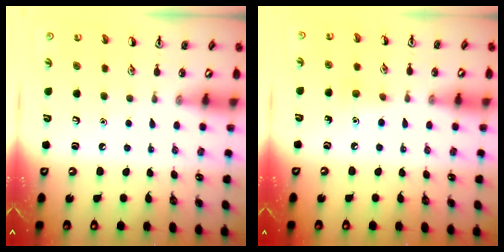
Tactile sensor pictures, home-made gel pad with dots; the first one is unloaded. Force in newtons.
{"total": 6.7, "press": 6.4, "slide": 2.0}